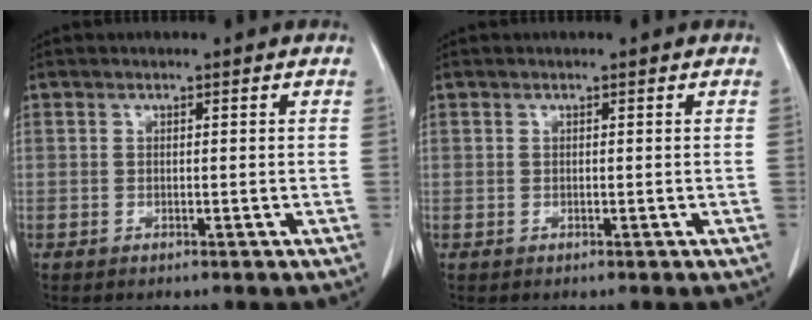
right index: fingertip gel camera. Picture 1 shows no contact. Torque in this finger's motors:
{"motor_torque": [0.00, 0.00, 0.01, 0.00]}